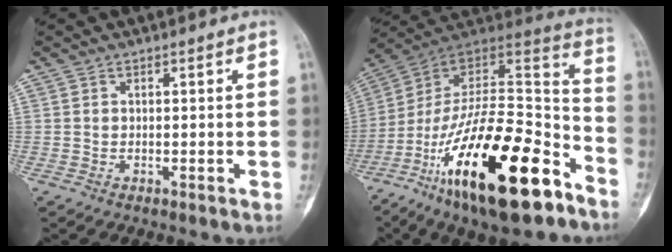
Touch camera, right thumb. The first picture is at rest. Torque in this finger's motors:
{"motor_torque": [2.56, 2.45, 1.39, -1.39, 0.83]}